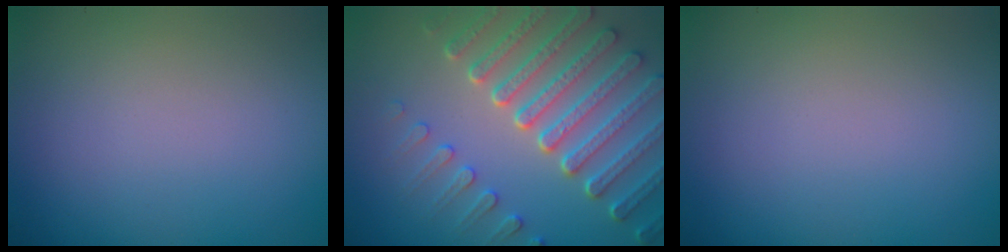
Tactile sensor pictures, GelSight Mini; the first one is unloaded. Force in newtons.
{"total": 7.3, "press": 5.6, "slide": 4.6}
{"total": 0.0}